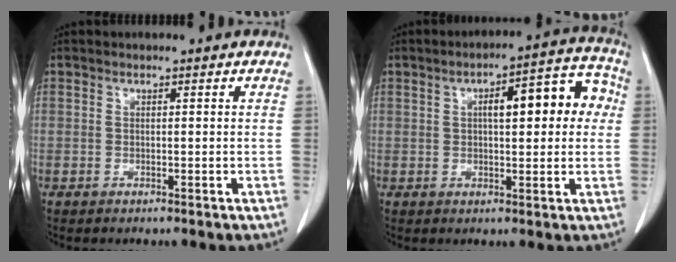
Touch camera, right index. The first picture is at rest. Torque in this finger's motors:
{"motor_torque": [0.88, 0.65, 0.30, 0.08]}